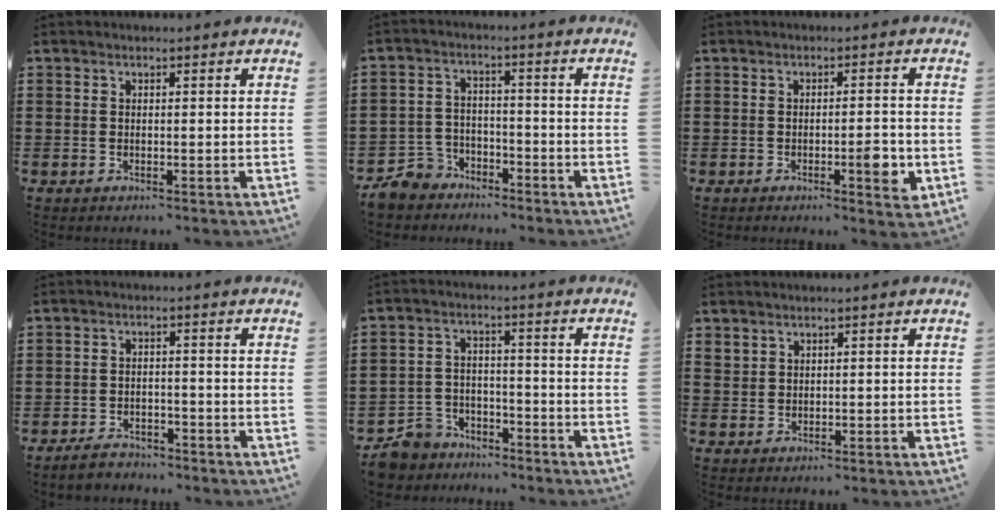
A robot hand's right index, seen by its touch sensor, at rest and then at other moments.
{"total": 5.5, "force": [-4.7, 2.6, 0.9], "torque": [-0.055, 0.004, -0.105]}
{"total": 4.6, "force": [-1.5, 0.9, 4.2], "torque": [-0.057, -0.004, -0.025]}
{"total": 2.7, "force": [-2.5, 0.7, 0.5], "torque": [-0.012, 0.007, -0.052]}
{"total": 6.1, "force": [-5.6, 2.2, 0.7], "torque": [-0.040, 0.010, -0.119]}
{"total": 1.5, "force": [1.3, 0.7, 0.0], "torque": [-0.002, 0.003, 0.027]}